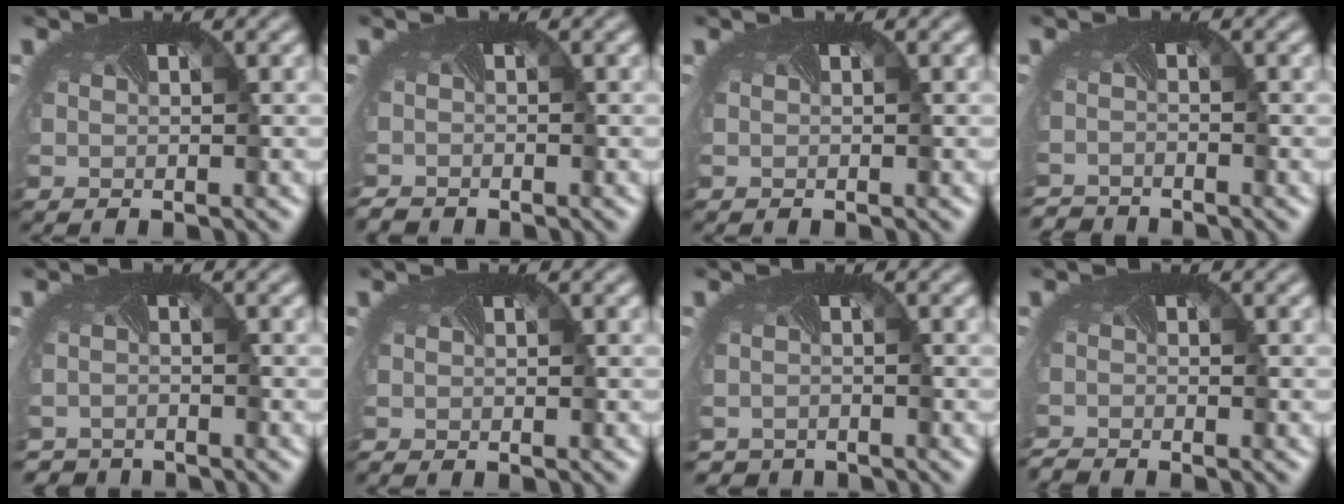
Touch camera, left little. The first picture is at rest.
{"total": 1.6, "force": [-1.6, 0.1, -0.4], "torque": [-0.001, -0.013, -0.030]}
{"total": 0.0}
{"total": 2.6, "force": [-2.5, -0.2, -0.6], "torque": [0.002, -0.018, -0.050]}
{"total": 2.6, "force": [-2.4, 0.2, -0.8], "torque": [0.010, -0.018, -0.043]}
{"total": 0.5, "force": [-0.5, -0.2, -0.1], "torque": [-0.003, -0.003, -0.007]}
{"total": 2.1, "force": [-1.9, 0.3, -0.7], "torque": [0.010, -0.016, -0.032]}
{"total": 2.0, "force": [-1.9, -0.4, -0.4], "torque": [-0.004, -0.018, -0.042]}